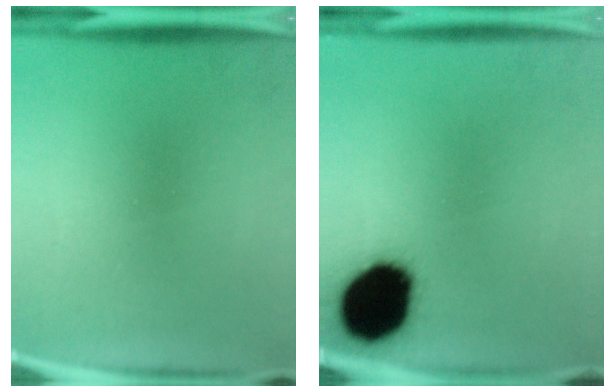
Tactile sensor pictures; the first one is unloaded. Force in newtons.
{"total": 18.7}